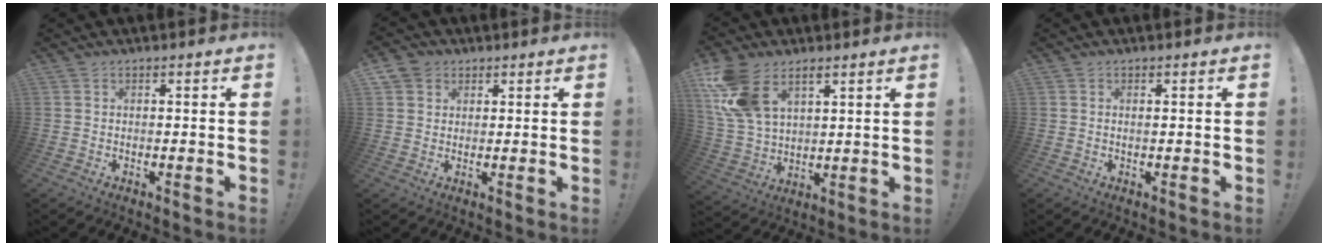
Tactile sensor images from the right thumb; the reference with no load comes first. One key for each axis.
{"total": 4.3, "fx": 2.1, "fy": 3.7, "fz": 0.7, "tx": -0.011, "ty": -0.007, "tz": 0.040}
{"total": 14.2, "fx": 7.1, "fy": 8.8, "fz": 8.6, "tx": -0.182, "ty": -0.023, "tz": 0.140}
{"total": 0.6, "fx": 0.4, "fy": -0.2, "fz": 0.5, "tx": -0.002, "ty": -0.004, "tz": 0.006}